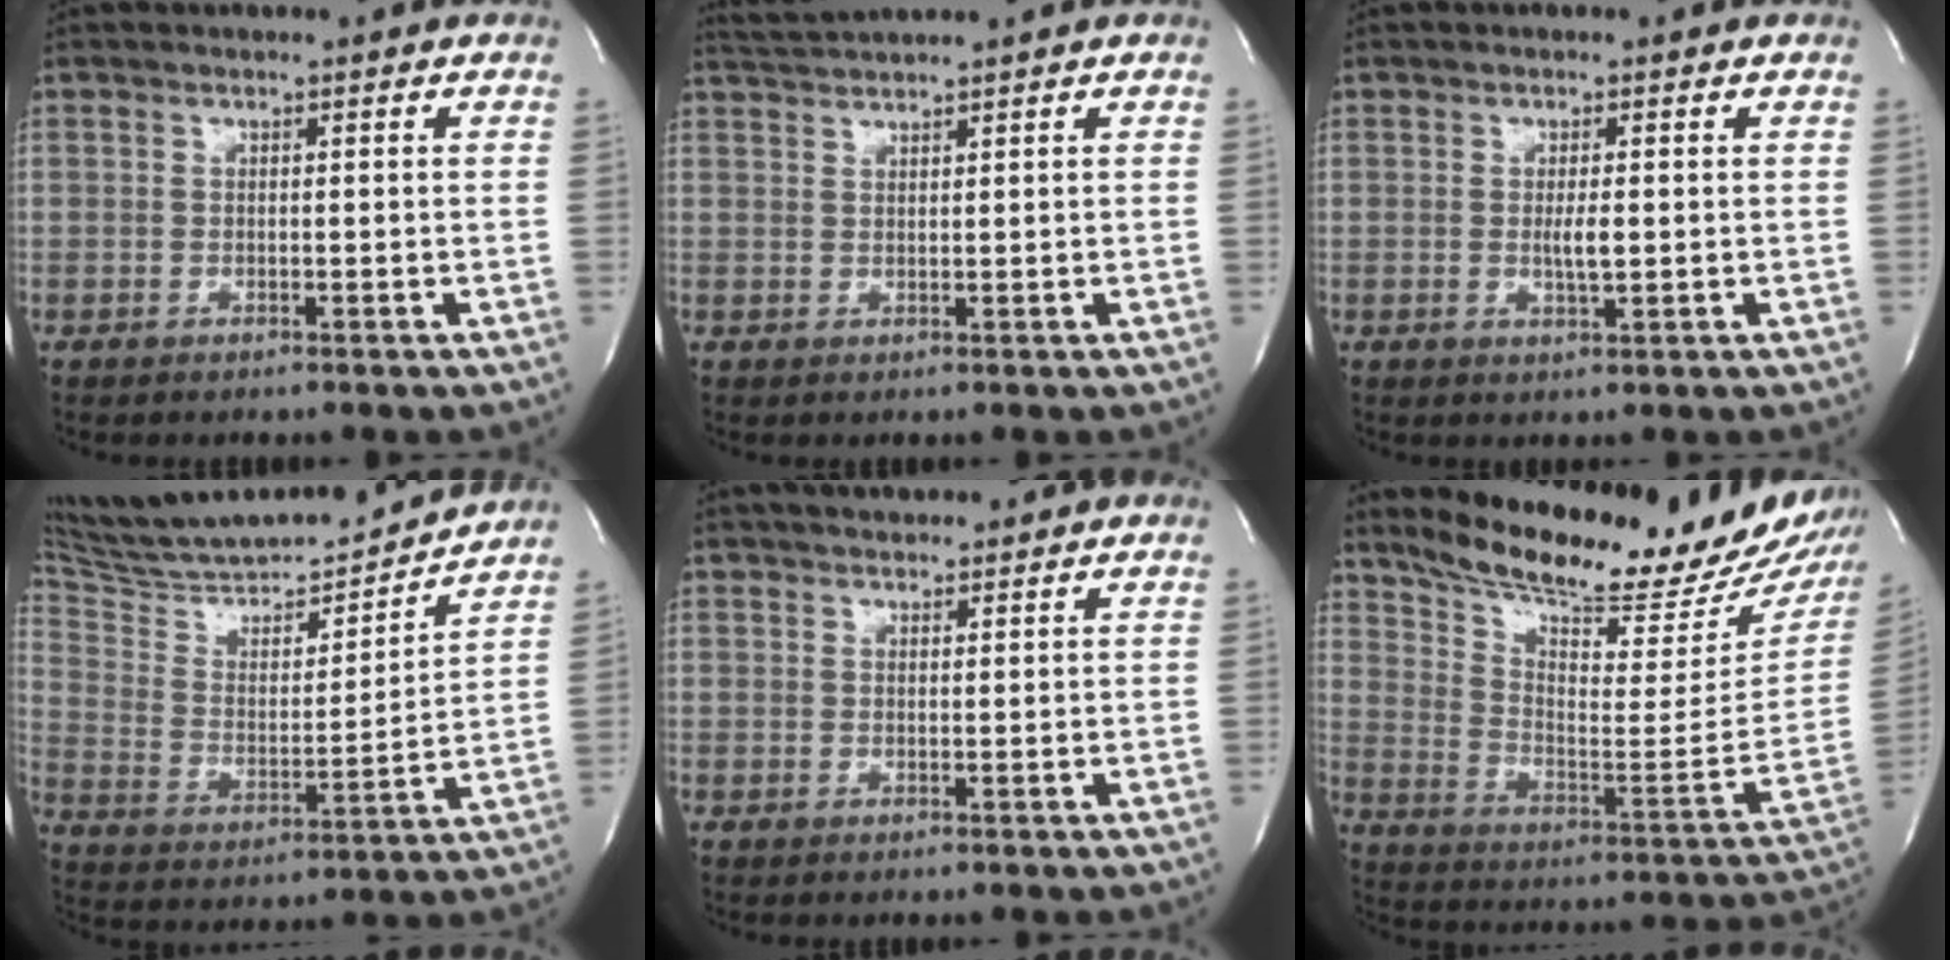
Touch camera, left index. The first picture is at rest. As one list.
[{"total": 3.0, "force": [2.8, -1.1, 0.3], "torque": [-0.009, 0.009, 0.062]}, {"total": 2.4, "force": [0.0, 0.4, 2.4], "torque": [-0.047, -0.004, 0.002]}, {"total": 21.7, "force": [20.3, 2.2, 7.2], "torque": [-0.120, -0.015, 0.323]}, {"total": 4.6, "force": [4.0, 1.3, 1.7], "torque": [-0.022, 0.026, 0.064]}, {"total": 26.3, "force": [23.2, 4.2, 11.7], "torque": [-0.192, -0.082, 0.319]}]